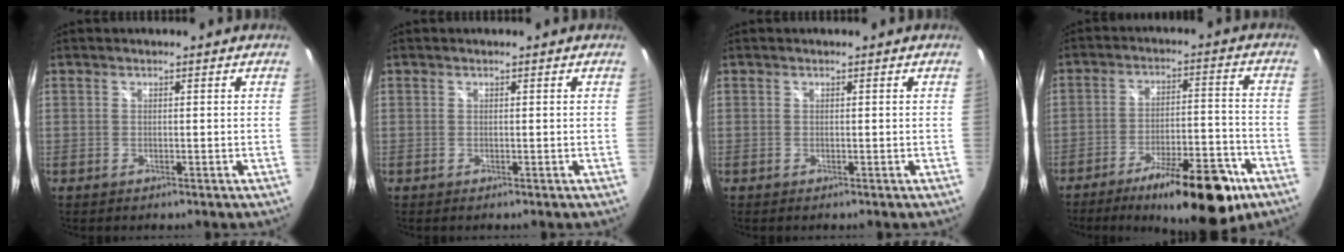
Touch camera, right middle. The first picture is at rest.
{"total": 0.0}
{"total": 0.0}
{"total": 17.0, "force": [-11.1, 4.7, 12.0], "torque": [-0.183, -0.010, -0.159]}